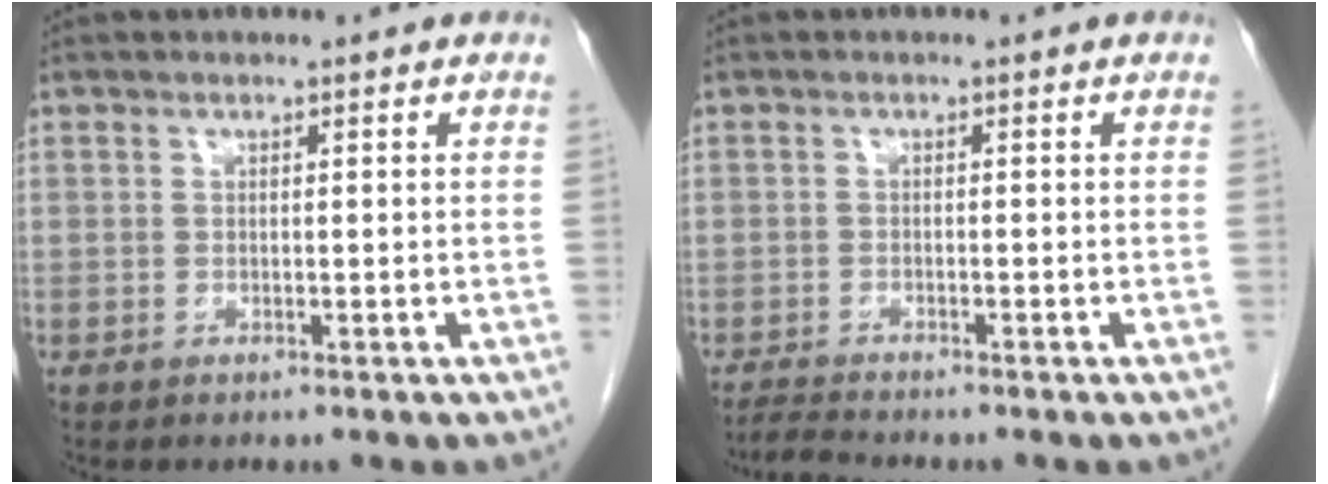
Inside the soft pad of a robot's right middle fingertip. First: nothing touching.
{"total": 2.5, "force": [-2.3, -0.5, 0.5], "torque": [-0.021, -0.016, -0.044]}